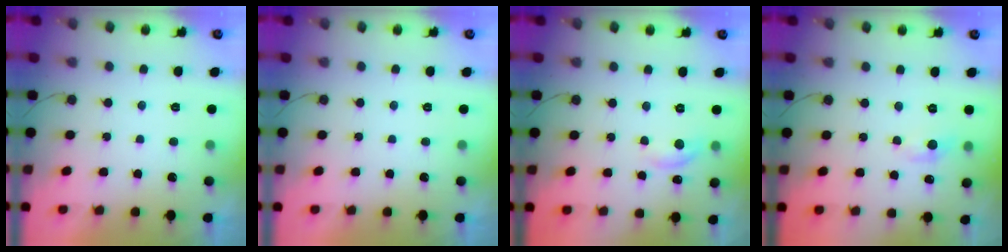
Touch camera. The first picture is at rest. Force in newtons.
{"total": 0.0}
{"total": 7.5, "press": 7.5, "slide": 0.6}
{"total": 3.8, "press": 3.7, "slide": 0.5}